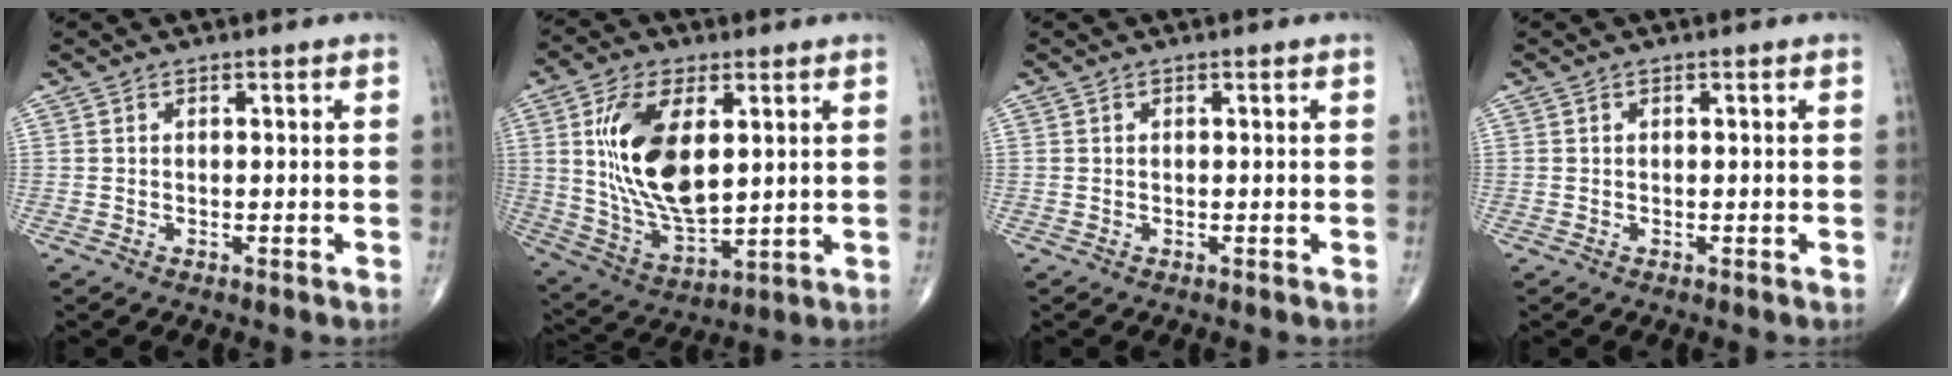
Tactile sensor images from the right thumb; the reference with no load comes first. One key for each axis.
{"total": 17.4, "fx": 3.8, "fy": 8.6, "fz": 14.6, "tx": -0.274, "ty": -0.020, "tz": 0.081}
{"total": 0.0}
{"total": 0.0}